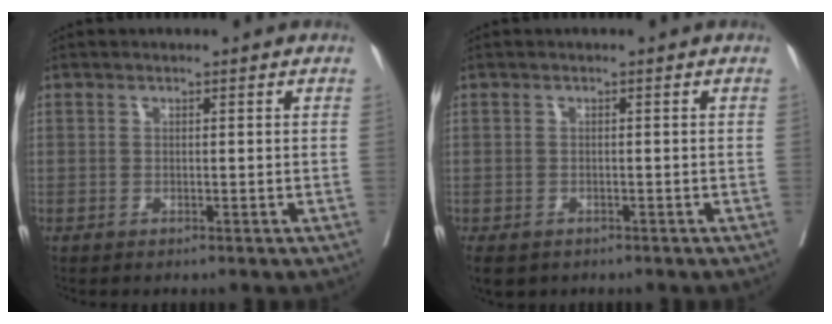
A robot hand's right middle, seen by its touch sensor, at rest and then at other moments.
{"total": 6.7, "force": [-4.0, 4.6, 2.8], "torque": [-0.069, -0.013, -0.054]}